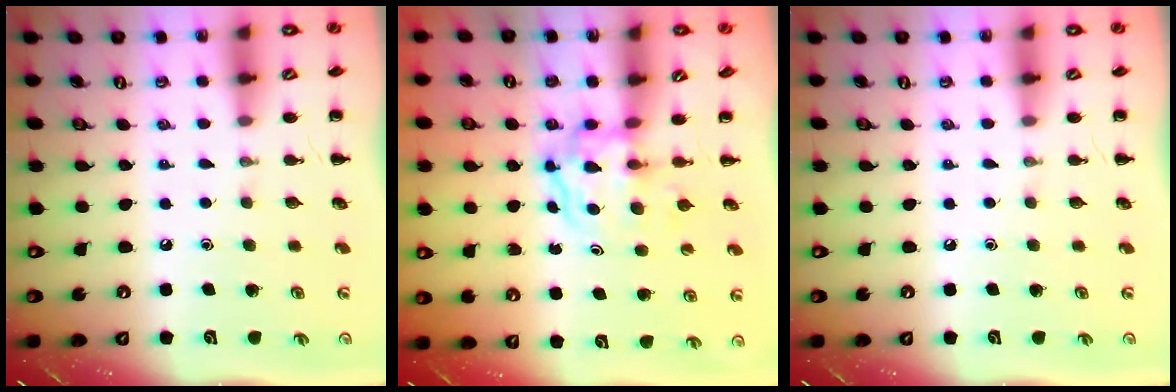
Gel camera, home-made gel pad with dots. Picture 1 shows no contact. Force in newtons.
{"total": 3.8, "press": 3.7, "slide": 0.5}
{"total": 0.0}